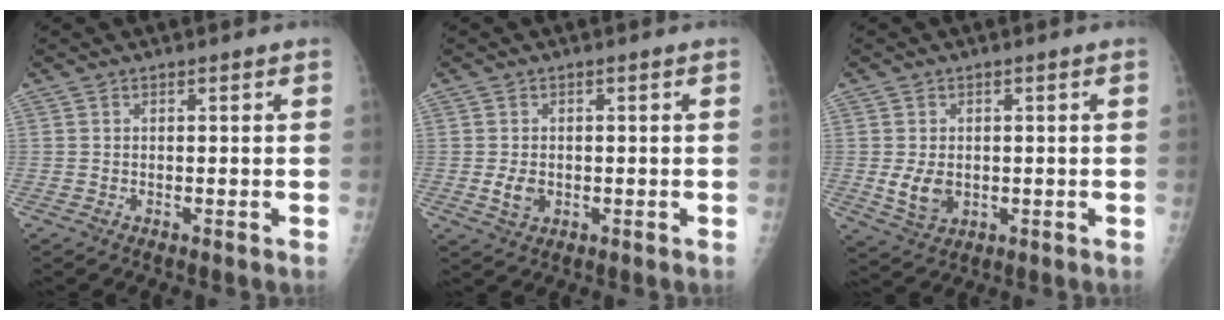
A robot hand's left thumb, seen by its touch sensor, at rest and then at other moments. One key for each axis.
{"total": 3.5, "fx": -0.7, "fy": 2.6, "fz": 2.2, "tx": -0.032, "ty": -0.001, "tz": -0.007}
{"total": 5.7, "fx": -0.6, "fy": 4.2, "fz": 3.8, "tx": -0.051, "ty": -0.004, "tz": 0.001}